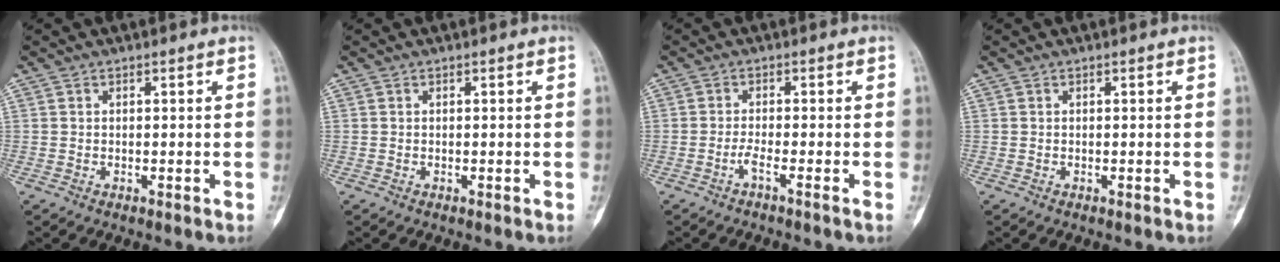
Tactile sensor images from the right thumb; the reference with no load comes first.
{"total": 0.0}
{"total": 1.6, "force": [-1.1, -0.4, 1.2], "torque": [-0.033, 0.003, -0.025]}
{"total": 0.0}